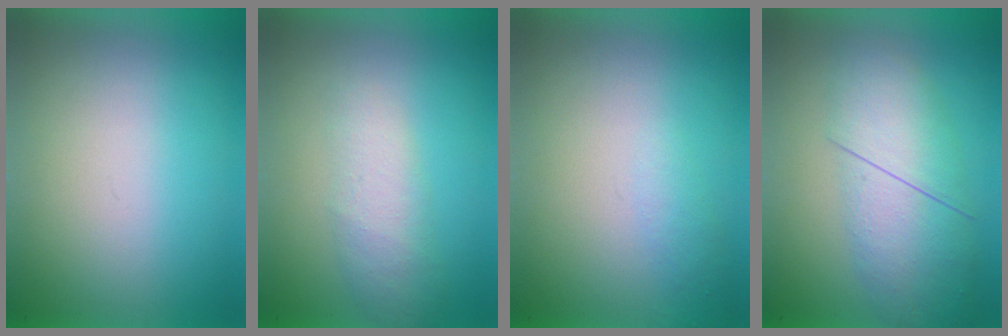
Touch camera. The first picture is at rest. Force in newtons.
{"total": 2.3}
{"total": 1.1}
{"total": 4.6}